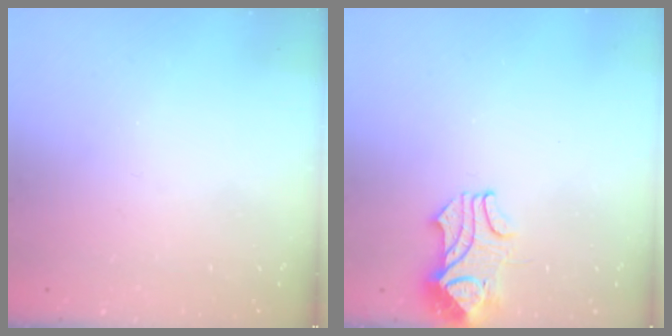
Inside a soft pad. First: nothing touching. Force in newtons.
{"total": 2.1, "press": 2.0, "slide": 0.7}